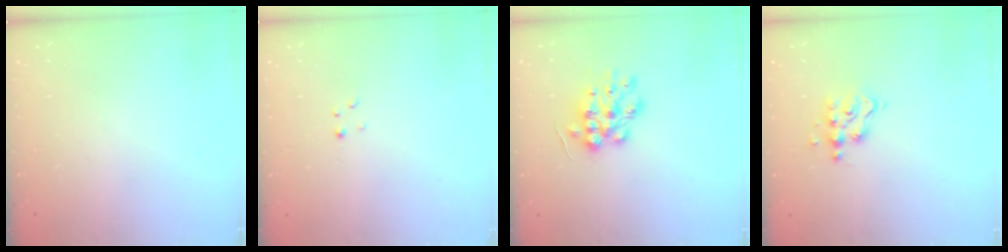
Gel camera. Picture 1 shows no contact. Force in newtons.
{"total": 1.1, "press": 1.1, "slide": 0.2}
{"total": 12.1, "press": 12.1, "slide": 0.3}
{"total": 6.1, "press": 6.1, "slide": 0.6}